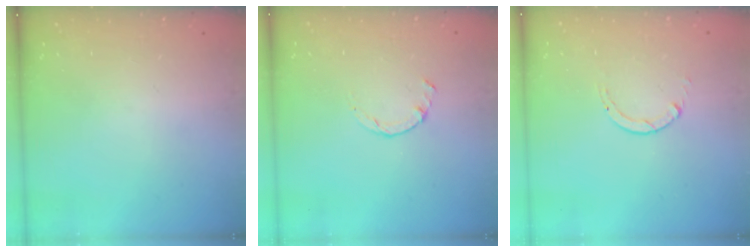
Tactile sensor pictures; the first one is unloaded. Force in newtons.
{"total": 0.9, "press": 0.9, "slide": 0.3}
{"total": 0.8, "press": 0.7, "slide": 0.1}